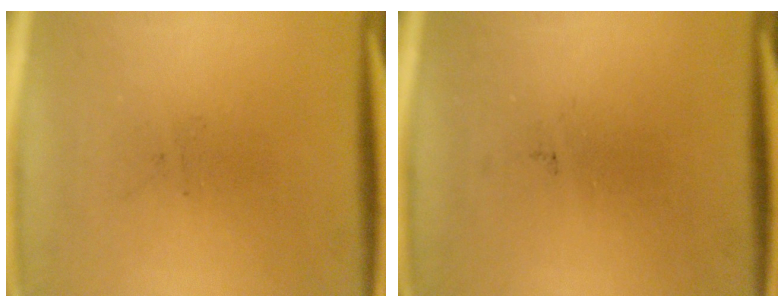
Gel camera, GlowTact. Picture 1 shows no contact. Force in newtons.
{"total": 0.0}